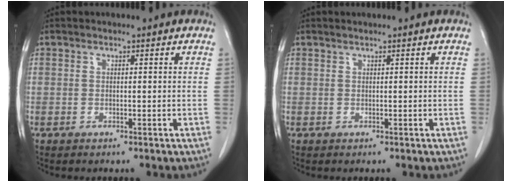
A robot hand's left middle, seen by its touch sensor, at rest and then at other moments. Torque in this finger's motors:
{"motor_torque": [0.67, -0.64, -0.03, 0.00]}